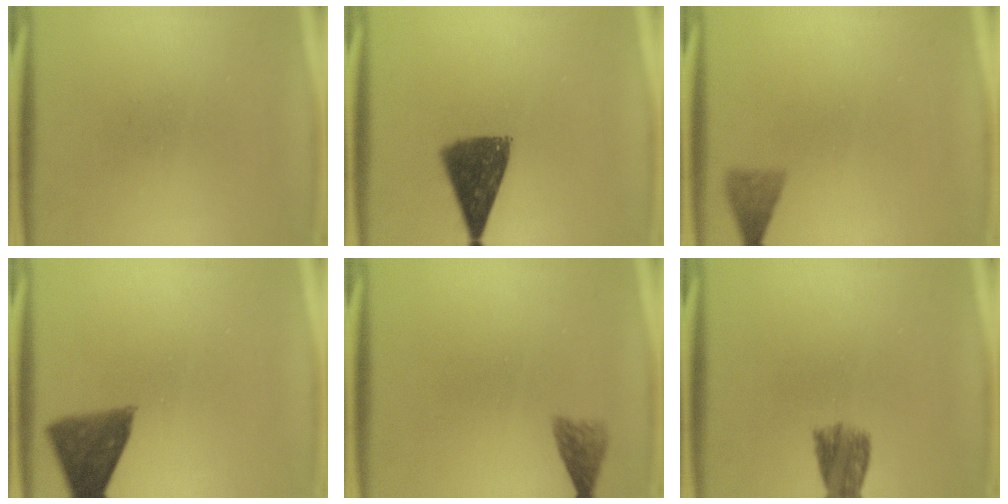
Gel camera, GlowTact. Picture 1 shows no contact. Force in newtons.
{"total": 9.6}
{"total": 2.5}
{"total": 8.4}
{"total": 2.3}
{"total": 5.2}